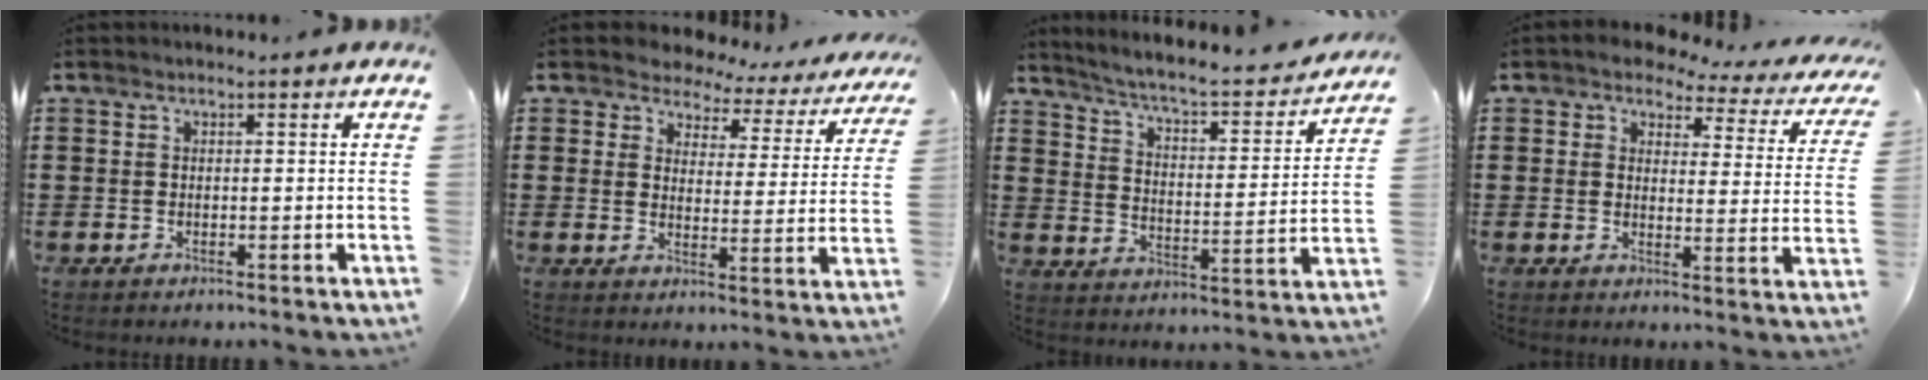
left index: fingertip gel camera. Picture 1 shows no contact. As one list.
[{"total": 3.9, "force": [3.3, 2.0, 0.7], "torque": [-0.037, -0.018, 0.054]}, {"total": 4.6, "force": [4.1, 0.0, 2.2], "torque": [-0.064, -0.036, 0.058]}, {"total": 3.3, "force": [2.7, 1.4, 1.3], "torque": [-0.036, -0.018, 0.040]}]